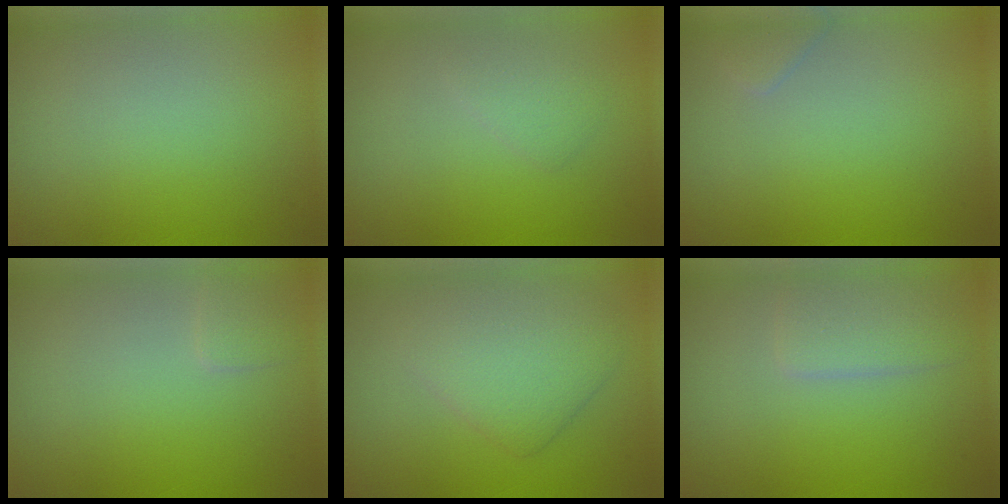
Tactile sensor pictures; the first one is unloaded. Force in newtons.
{"total": 1.3, "press": 1.3, "slide": 0.0}
{"total": 1.2, "press": 1.2, "slide": 0.0}
{"total": 0.9, "press": 0.9, "slide": 0.1}
{"total": 4.3, "press": 4.3, "slide": 0.2}
{"total": 2.6, "press": 2.6, "slide": 0.1}